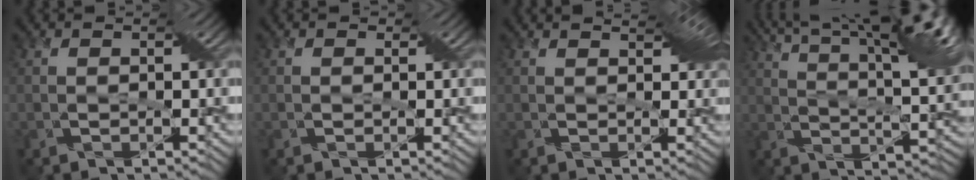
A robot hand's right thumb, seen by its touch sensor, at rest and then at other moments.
{"total": 0.7, "force": [0.3, 0.6, 0.1], "torque": [-0.005, 0.006, -0.005]}
{"total": 2.4, "force": [1.7, 0.7, 1.5], "torque": [-0.034, 0.002, 0.030]}
{"total": 14.8, "force": [10.5, 2.1, 10.2], "torque": [-0.180, 0.011, 0.161]}